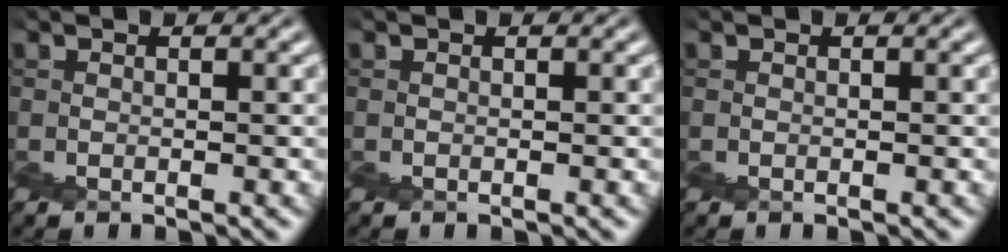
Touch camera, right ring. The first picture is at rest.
{"total": 0.0}
{"total": 0.0}